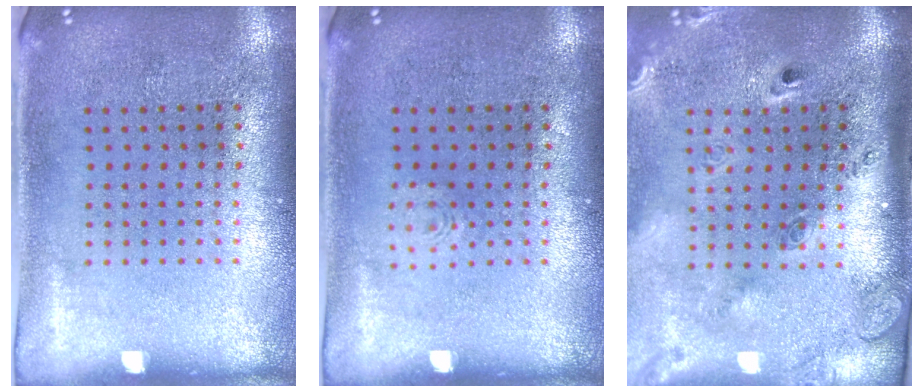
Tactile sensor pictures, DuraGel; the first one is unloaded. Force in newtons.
{"total": 0.7, "press": 0.6, "slide": 0.2}
{"total": 2.8, "press": 1.9, "slide": 2.0}